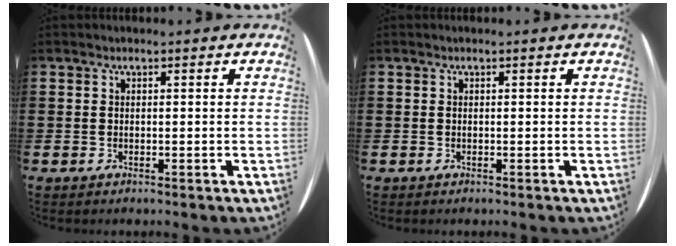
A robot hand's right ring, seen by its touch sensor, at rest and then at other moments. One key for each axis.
{"total": 0.0}